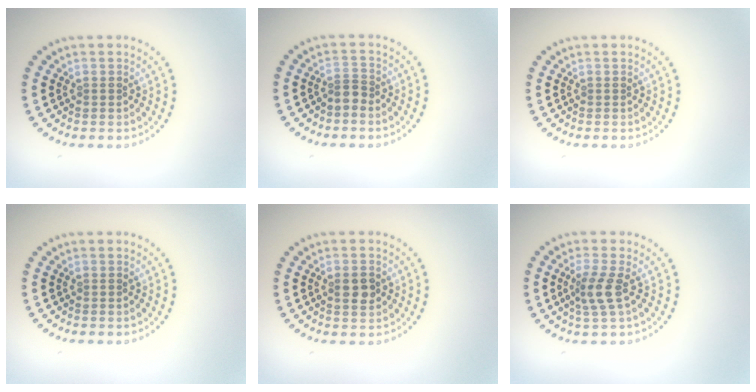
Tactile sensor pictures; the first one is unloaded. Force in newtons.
{"total": 1.1, "press": 0.7, "slide": 0.9}
{"total": 0.0}
{"total": 0.0}
{"total": 2.0, "press": 2.0, "slide": 0.2}
{"total": 2.5, "press": 1.9, "slide": 1.6}